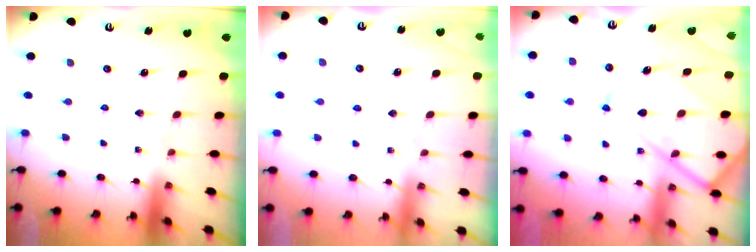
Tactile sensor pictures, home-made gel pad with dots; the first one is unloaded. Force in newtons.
{"total": 1.5, "press": 1.4, "slide": 0.2}
{"total": 13.6, "press": 13.5, "slide": 1.2}